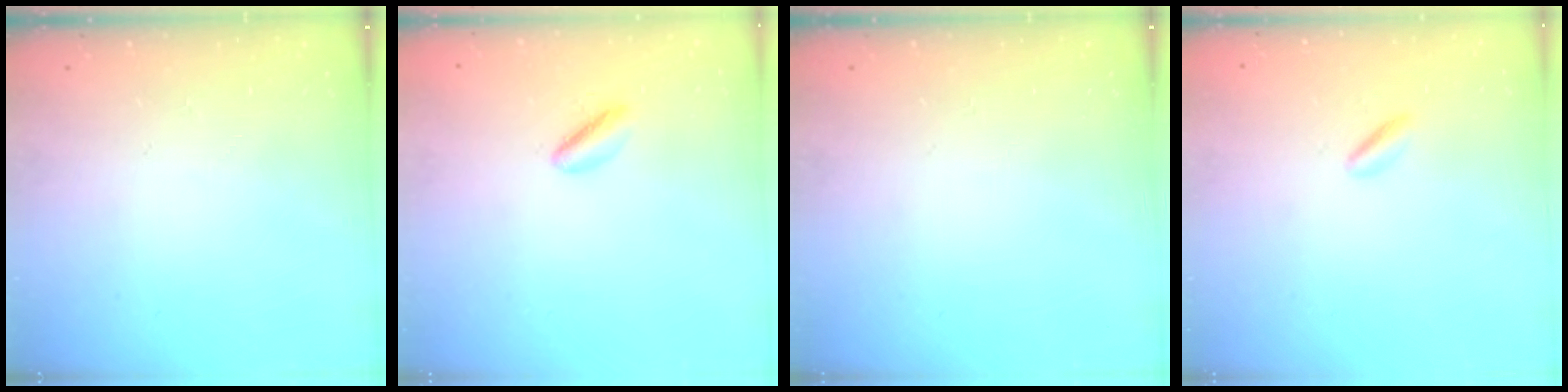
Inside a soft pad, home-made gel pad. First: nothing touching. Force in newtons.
{"total": 2.7, "press": 2.5, "slide": 1.0}
{"total": 0.0}
{"total": 0.9, "press": 0.6, "slide": 0.7}